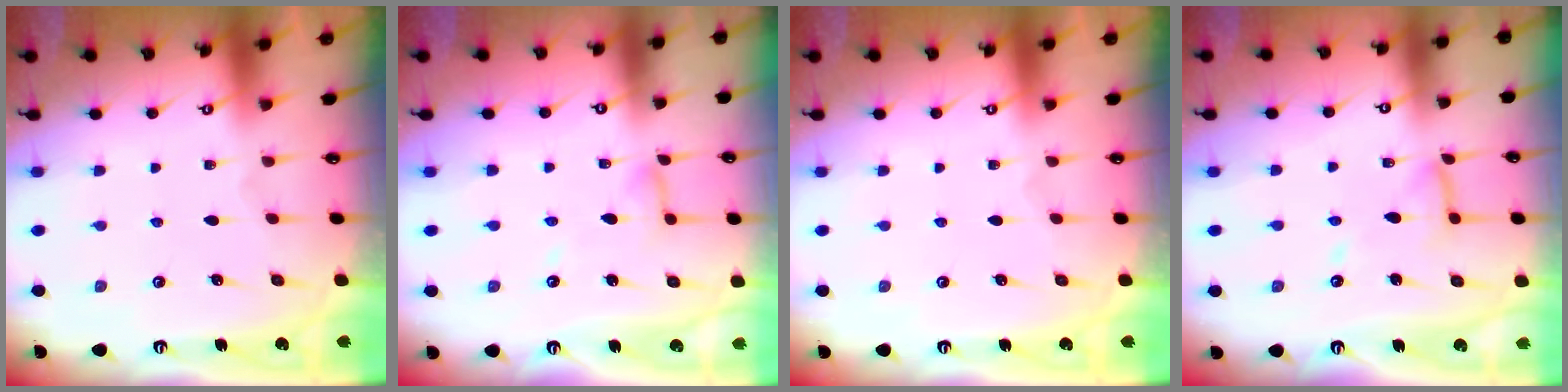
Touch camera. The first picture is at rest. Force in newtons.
{"total": 4.9, "press": 4.9, "slide": 0.4}
{"total": 0.0}
{"total": 10.7, "press": 10.6, "slide": 0.9}